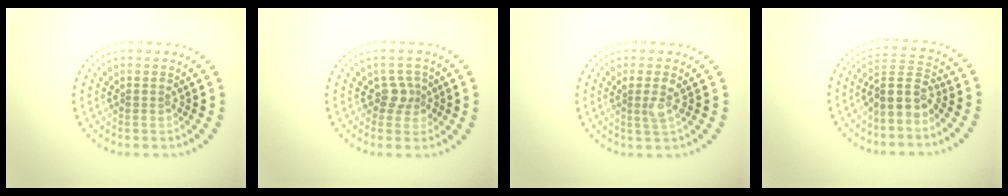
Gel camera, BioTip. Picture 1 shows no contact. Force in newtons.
{"total": 1.9, "press": 1.4, "slide": 1.3}
{"total": 1.7, "press": 1.4, "slide": 1.0}
{"total": 3.5, "press": 3.0, "slide": 1.8}